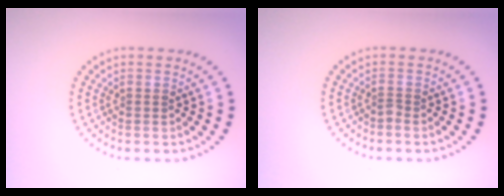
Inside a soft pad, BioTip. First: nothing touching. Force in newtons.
{"total": 0.7, "press": 0.5, "slide": 0.5}